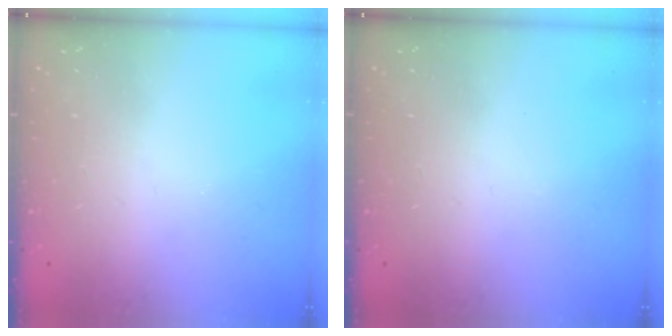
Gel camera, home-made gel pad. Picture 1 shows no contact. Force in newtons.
{"total": 0.0}